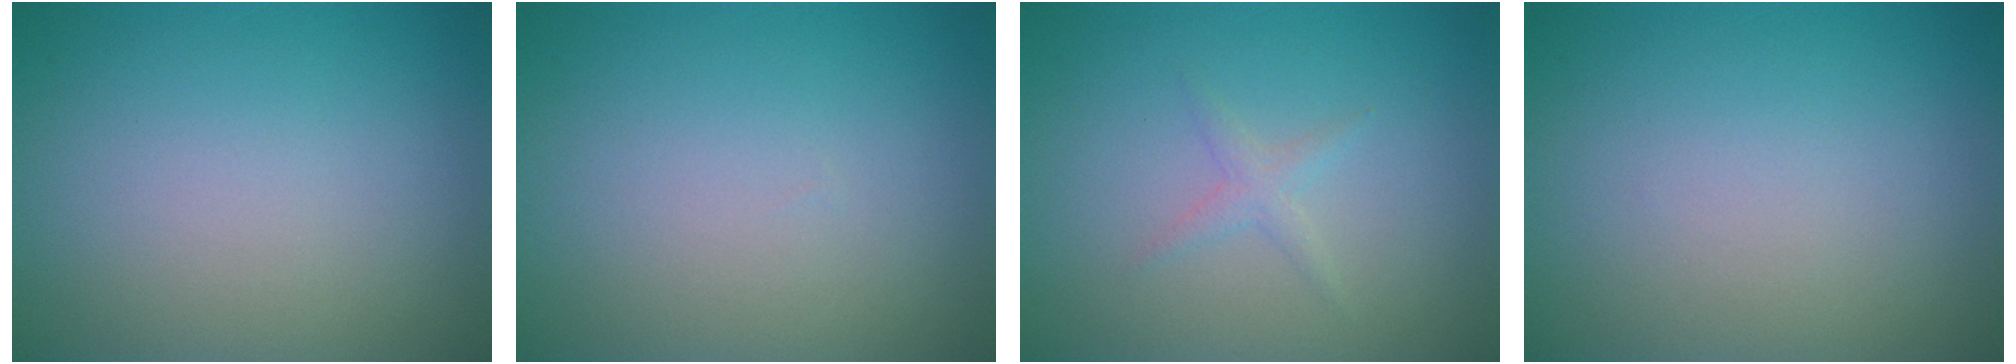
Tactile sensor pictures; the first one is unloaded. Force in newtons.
{"total": 0.0}
{"total": 1.1, "press": 1.1, "slide": 0.1}
{"total": 0.0}